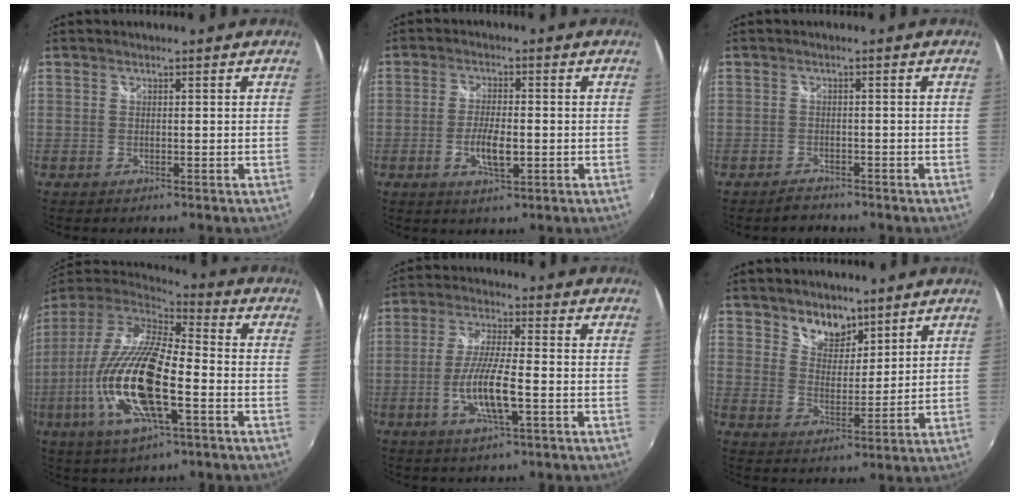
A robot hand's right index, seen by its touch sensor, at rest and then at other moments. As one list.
[{"total": 5.5, "force": [-1.5, 1.7, 5.1], "torque": [-0.101, -0.003, -0.025]}, {"total": 2.1, "force": [-1.9, 0.9, 0.2], "torque": [-0.012, 0.001, -0.032]}, {"total": 21.8, "force": [-6.2, 6.7, 19.8], "torque": [-0.395, -0.026, -0.122]}, {"total": 9.4, "force": [-2.8, 1.4, 8.9], "torque": [-0.175, -0.006, -0.053]}, {"total": 7.1, "force": [5.4, 4.0, 2.4], "torque": [-0.027, 0.002, 0.096]}]